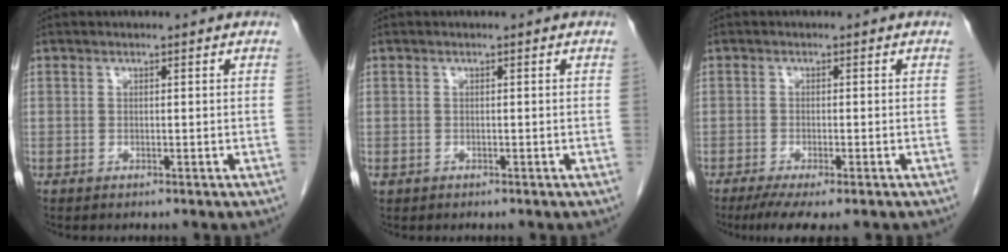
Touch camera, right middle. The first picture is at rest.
{"total": 0.8, "force": [-0.4, 0.7, 0.2], "torque": [-0.010, 0.003, -0.002]}
{"total": 5.6, "force": [-4.0, 0.7, 3.8], "torque": [-0.060, -0.016, -0.063]}